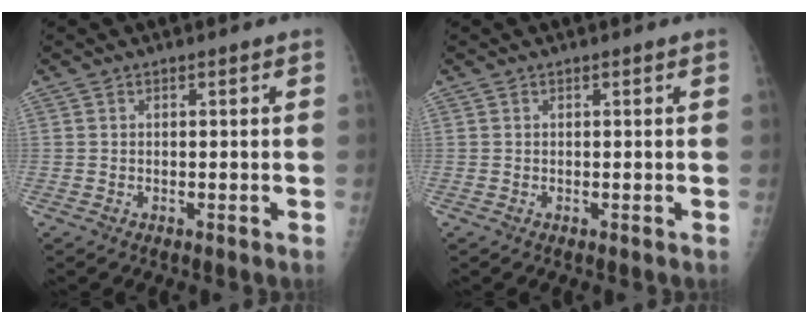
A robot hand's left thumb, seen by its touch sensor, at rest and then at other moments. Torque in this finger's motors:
{"motor_torque": [-0.02, 0.10, -0.12, -0.12, 0.00]}